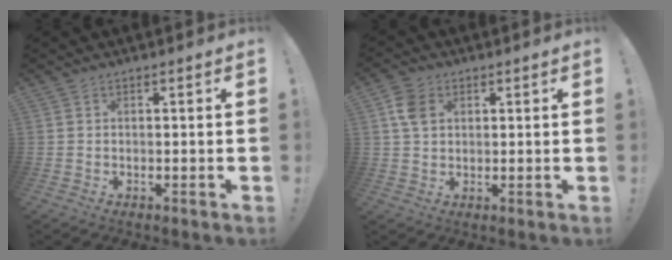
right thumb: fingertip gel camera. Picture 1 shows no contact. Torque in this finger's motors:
{"motor_torque": [0.04, 0.07, 0.13, 0.04, 0.02]}